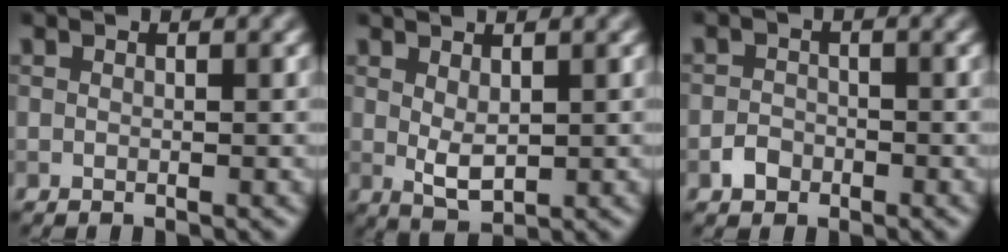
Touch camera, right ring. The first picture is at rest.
{"total": 2.6, "force": [0.8, 1.2, 2.2], "torque": [-0.047, 0.000, 0.019]}
{"total": 1.6, "force": [-0.9, 1.2, 0.5], "torque": [-0.003, 0.003, -0.020]}